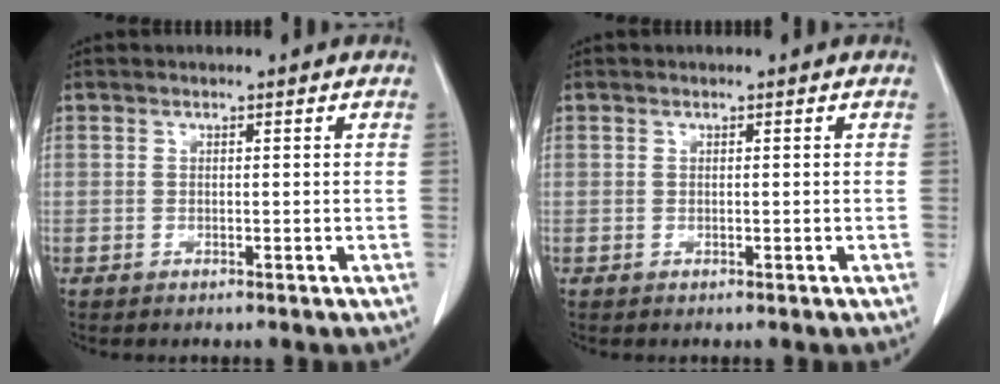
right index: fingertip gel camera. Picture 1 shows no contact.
{"total": 0.0}